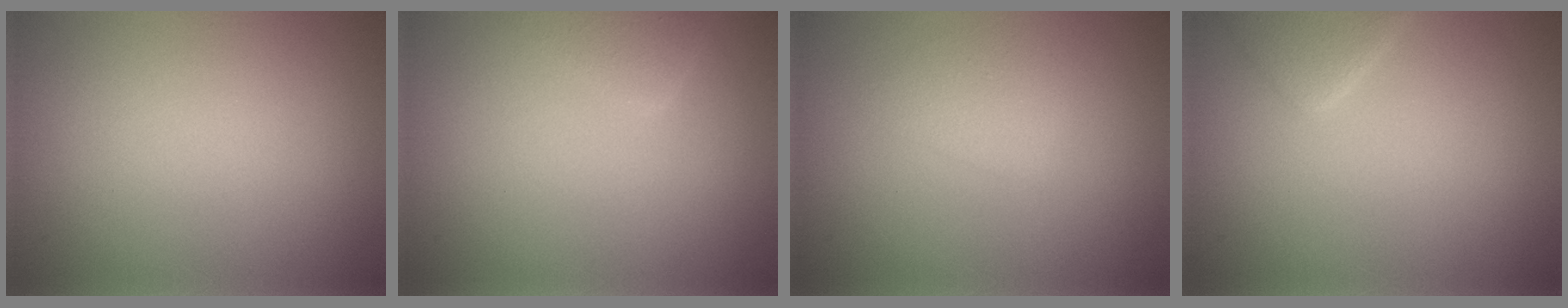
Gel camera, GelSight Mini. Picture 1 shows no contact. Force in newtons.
{"total": 2.4, "press": 2.4, "slide": 0.2}
{"total": 1.5, "press": 1.5, "slide": 0.1}
{"total": 1.9, "press": 1.9, "slide": 0.1}